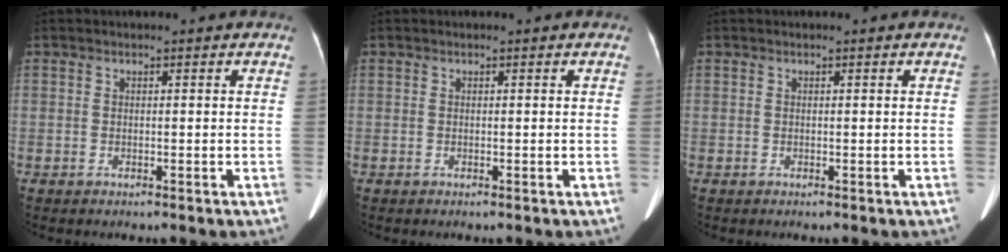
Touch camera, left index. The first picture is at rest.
{"total": 0.0}
{"total": 0.0}